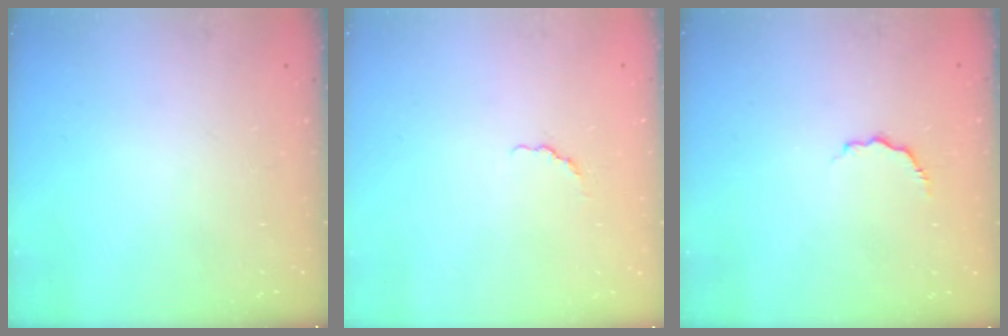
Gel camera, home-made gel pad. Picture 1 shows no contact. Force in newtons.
{"total": 1.5, "press": 1.3, "slide": 0.7}
{"total": 3.6, "press": 3.5, "slide": 0.7}